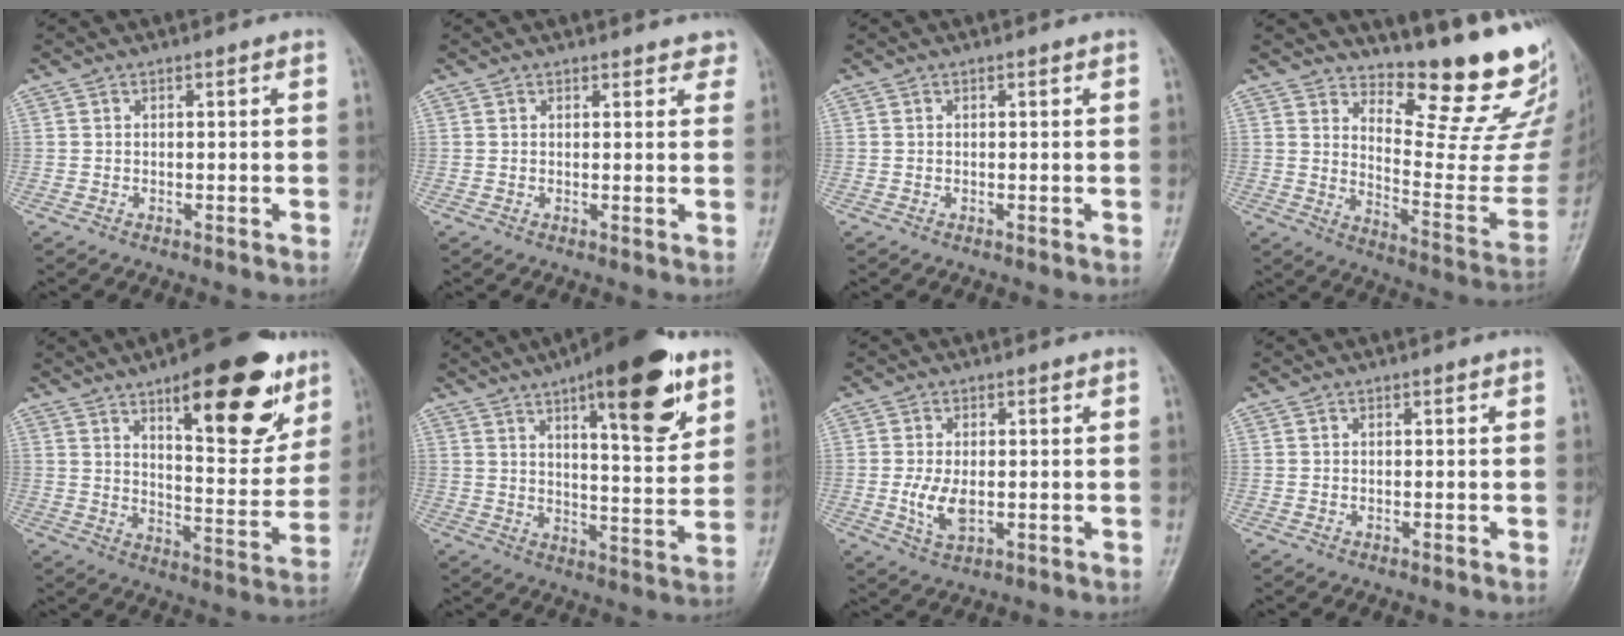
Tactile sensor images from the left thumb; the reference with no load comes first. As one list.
[{"total": 2.6, "force": [2.3, 1.2, 0.7], "torque": [0.019, -0.008, 0.016]}, {"total": 0.0}, {"total": 18.8, "force": [16.2, 3.7, 8.8], "torque": [-0.080, -0.176, 0.219]}, {"total": 21.6, "force": [11.9, 7.9, 16.2], "torque": [-0.182, -0.053, 0.177]}, {"total": 18.6, "force": [10.3, 5.6, 14.5], "torque": [-0.178, -0.048, 0.151]}, {"total": 5.4, "force": [-0.5, 3.0, 4.5], "torque": [-0.088, -0.011, -0.004]}, {"total": 0.0}]